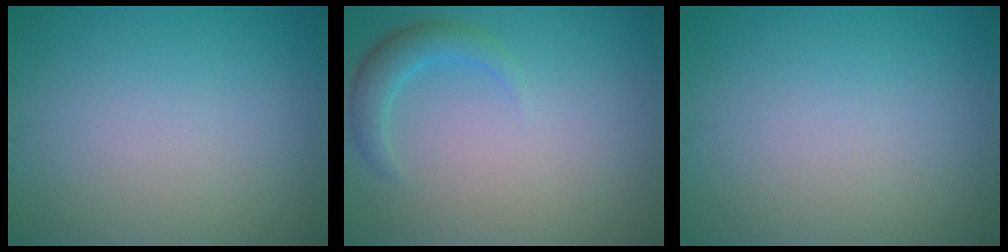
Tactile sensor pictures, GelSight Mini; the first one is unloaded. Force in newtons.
{"total": 2.4, "press": 2.4, "slide": 0.1}
{"total": 0.0}